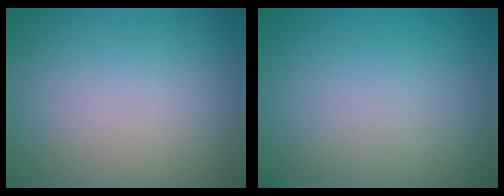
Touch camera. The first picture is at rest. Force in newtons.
{"total": 0.0}